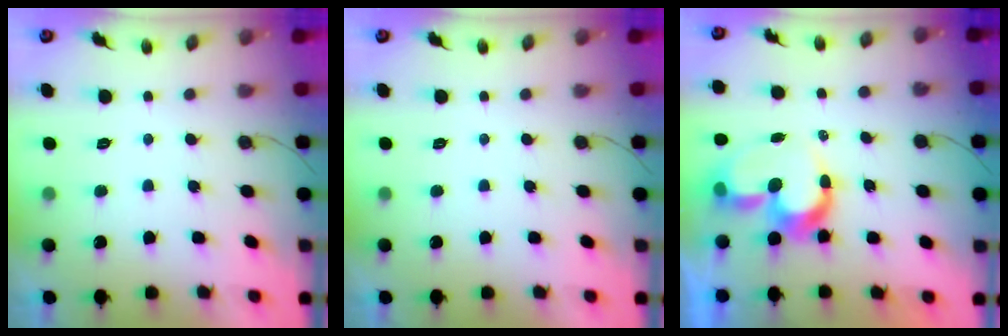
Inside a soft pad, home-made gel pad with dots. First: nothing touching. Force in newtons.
{"total": 0.0}
{"total": 10.3, "press": 10.3, "slide": 0.7}